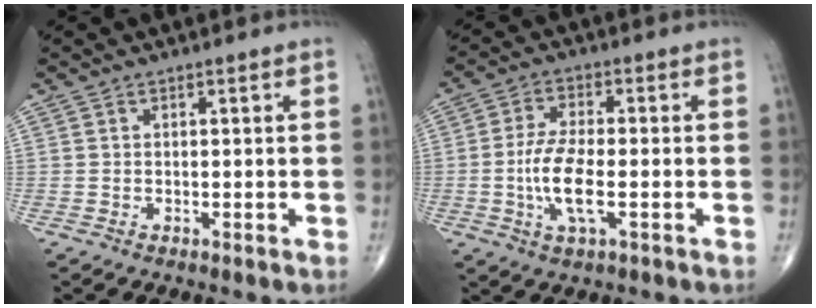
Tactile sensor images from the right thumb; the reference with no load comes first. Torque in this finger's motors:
{"motor_torque": [1.92, 1.81, 1.04, -1.21, 0.48]}